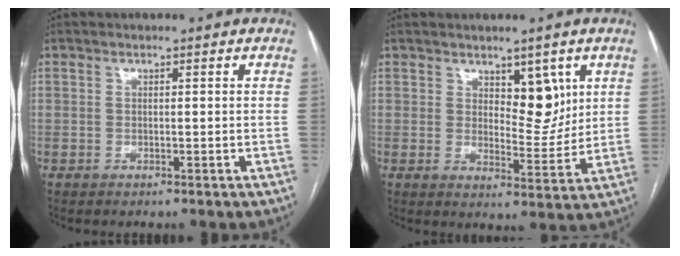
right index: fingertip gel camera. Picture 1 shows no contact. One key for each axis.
{"total": 6.2, "fx": 3.0, "fy": 2.9, "fz": 4.6, "tx": -0.061, "ty": -0.005, "tz": 0.051}